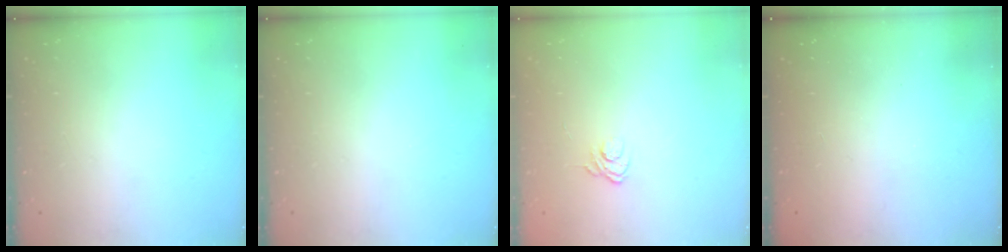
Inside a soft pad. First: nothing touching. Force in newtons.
{"total": 0.0}
{"total": 2.8, "press": 2.5, "slide": 1.4}
{"total": 2.2, "press": 2.1, "slide": 0.7}